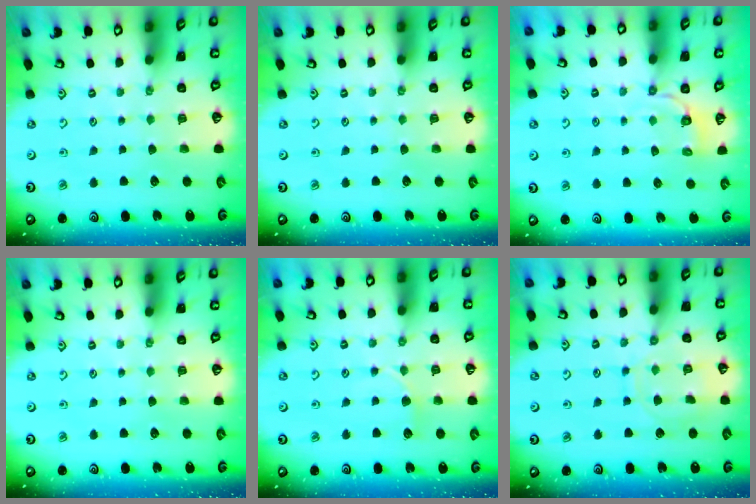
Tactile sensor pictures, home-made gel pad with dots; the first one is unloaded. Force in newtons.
{"total": 0.0}
{"total": 3.3, "press": 1.9, "slide": 2.7}
{"total": 0.0}
{"total": 5.2, "press": 5.1, "slide": 0.6}
{"total": 10.5, "press": 10.5, "slide": 0.7}